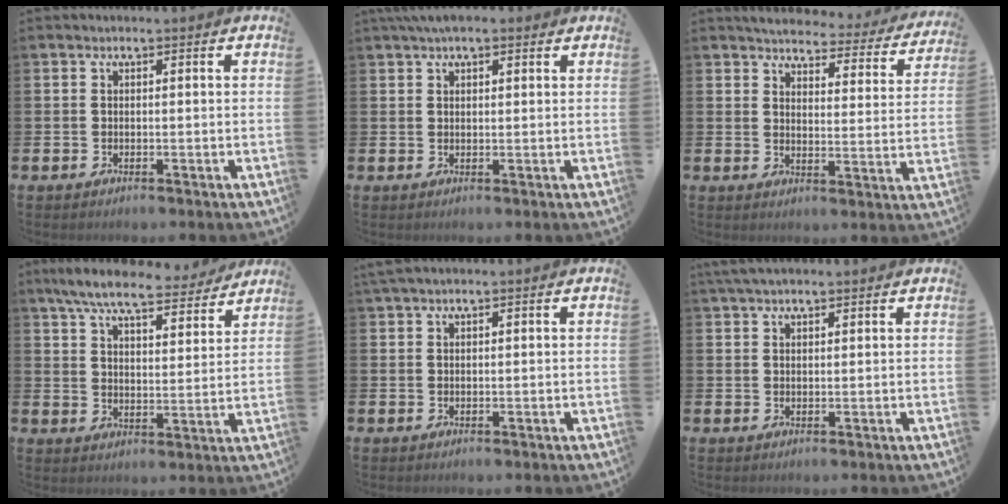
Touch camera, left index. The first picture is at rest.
{"total": 3.2, "force": [2.6, 1.2, 1.6], "torque": [-0.023, -0.004, 0.044]}
{"total": 4.3, "force": [4.2, 0.9, 0.8], "torque": [-0.030, -0.039, 0.066]}
{"total": 8.3, "force": [7.5, 1.6, 3.3], "torque": [-0.075, -0.043, 0.128]}
{"total": 1.3, "force": [1.1, 0.1, 0.7], "torque": [-0.017, 0.003, 0.019]}
{"total": 2.9, "force": [2.4, 0.7, 1.3], "torque": [-0.023, -0.002, 0.044]}